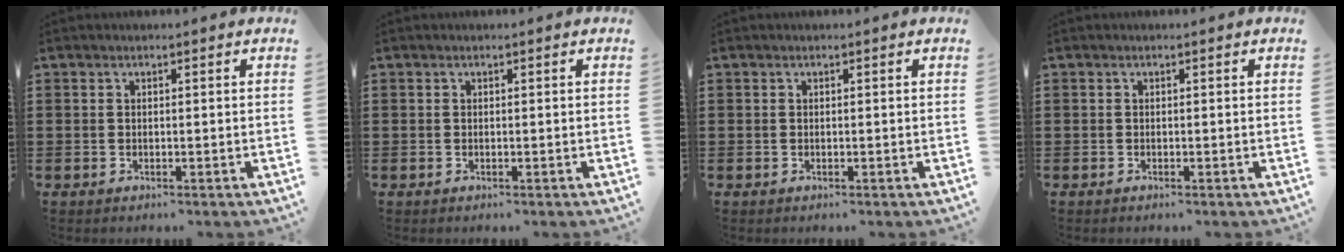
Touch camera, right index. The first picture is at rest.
{"total": 0.0}
{"total": 0.0}
{"total": 0.0}